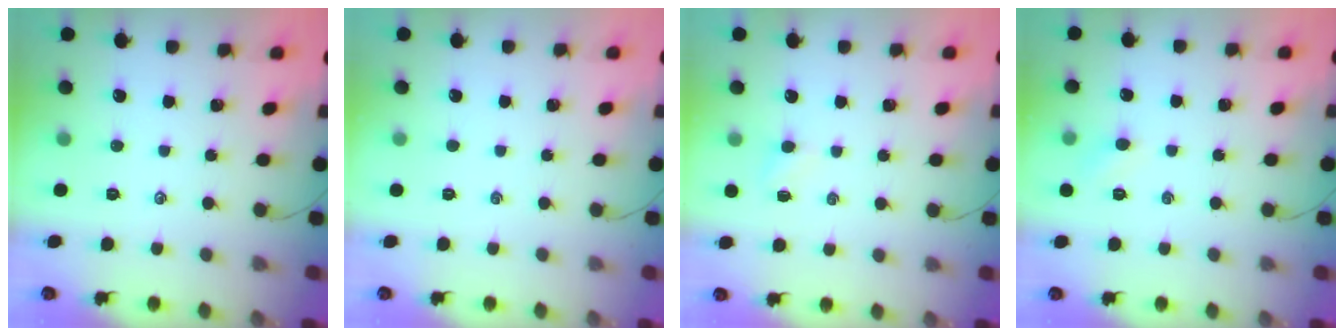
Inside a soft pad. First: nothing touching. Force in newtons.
{"total": 0.0}
{"total": 2.6, "press": 2.5, "slide": 0.9}
{"total": 3.5, "press": 3.4, "slide": 0.8}